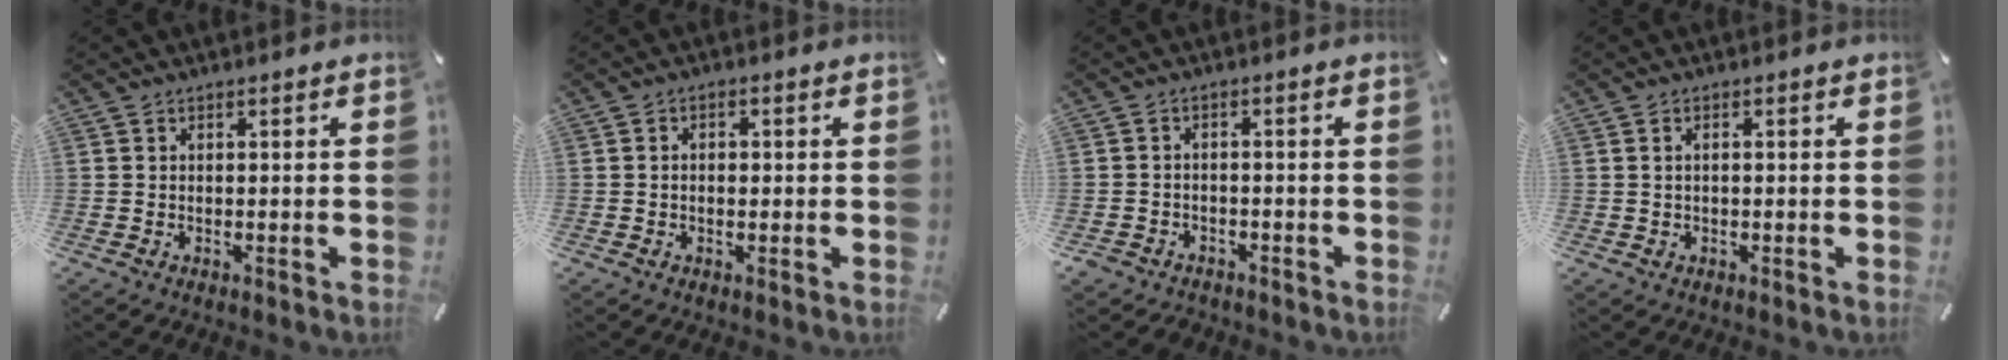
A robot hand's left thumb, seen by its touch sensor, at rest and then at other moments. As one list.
[{"total": 1.9, "force": [-0.1, 1.4, 1.2], "torque": [-0.017, 0.002, -0.006]}, {"total": 2.7, "force": [-1.9, 1.9, 0.3], "torque": [-0.011, 0.010, -0.042]}, {"total": 1.5, "force": [0.2, 0.9, 1.1], "torque": [-0.024, 0.005, 0.002]}]